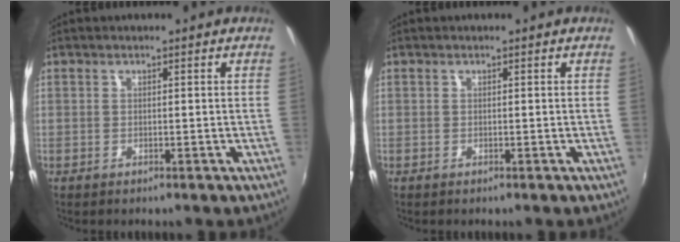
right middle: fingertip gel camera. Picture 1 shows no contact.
{"total": 0.0}